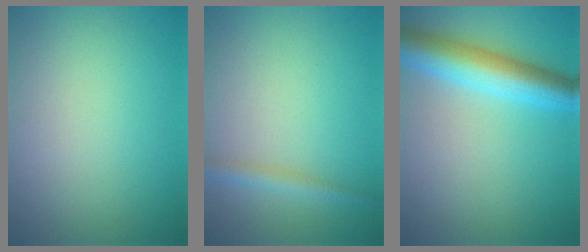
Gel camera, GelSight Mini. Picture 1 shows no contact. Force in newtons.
{"total": 1.7, "press": 1.7, "slide": 0.1}
{"total": 6.2, "press": 6.2, "slide": 0.3}